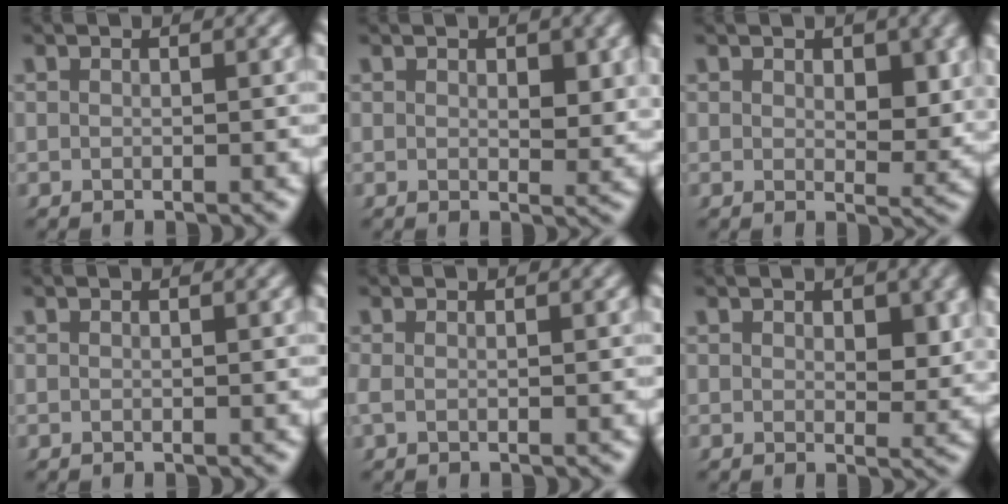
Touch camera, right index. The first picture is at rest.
{"total": 1.3, "force": [0.7, 0.6, 0.8], "torque": [-0.009, -0.014, 0.016]}
{"total": 2.1, "force": [1.0, 1.2, 1.4], "torque": [-0.015, -0.018, 0.020]}
{"total": 0.0}
{"total": 0.9, "force": [-0.4, 0.6, 0.5], "torque": [-0.023, -0.002, -0.004]}
{"total": 1.8, "force": [0.8, 1.0, 1.2], "torque": [-0.009, -0.017, 0.018]}